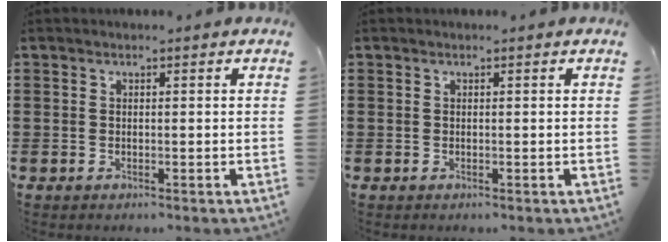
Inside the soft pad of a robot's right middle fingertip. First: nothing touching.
{"total": 0.0}